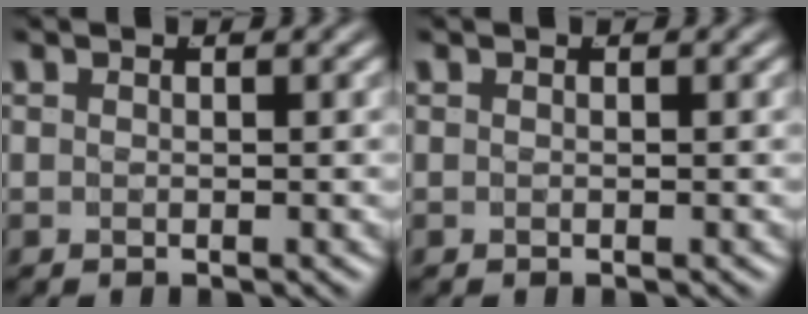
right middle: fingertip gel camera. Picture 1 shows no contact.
{"total": 0.0}